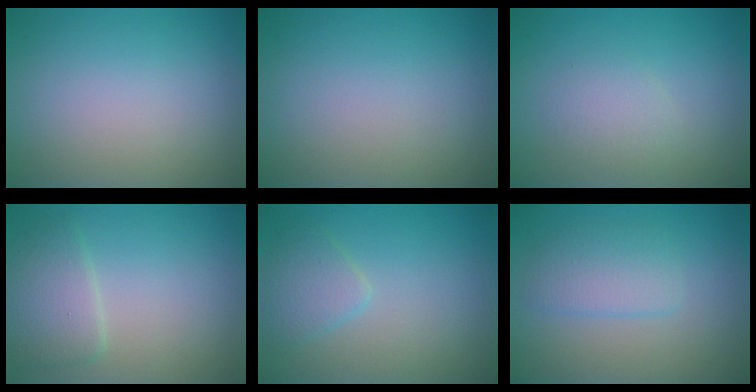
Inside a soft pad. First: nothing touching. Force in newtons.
{"total": 0.0}
{"total": 1.7, "press": 1.7, "slide": 0.0}
{"total": 3.0, "press": 3.0, "slide": 0.0}
{"total": 2.2, "press": 2.2, "slide": 0.1}
{"total": 2.6, "press": 2.6, "slide": 0.0}